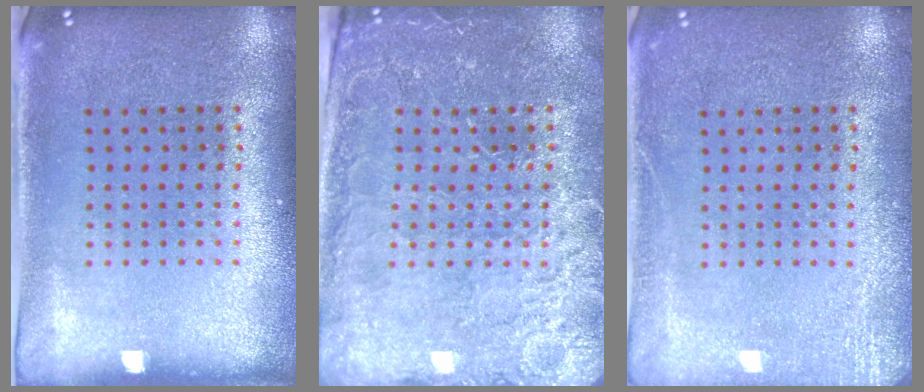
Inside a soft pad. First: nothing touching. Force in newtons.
{"total": 3.4, "press": 3.3, "slide": 0.7}
{"total": 2.8, "press": 2.7, "slide": 0.4}